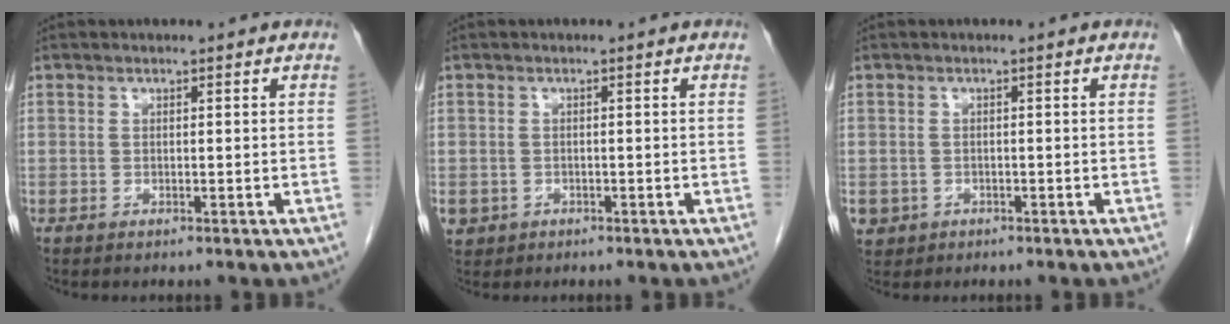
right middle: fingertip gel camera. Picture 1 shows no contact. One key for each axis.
{"total": 2.8, "fx": -1.3, "fy": 2.5, "fz": 0.5, "tx": -0.009, "ty": 0.002, "tz": -0.018}
{"total": 3.3, "fx": -1.5, "fy": 2.8, "fz": 0.5, "tx": -0.009, "ty": 0.003, "tz": -0.022}